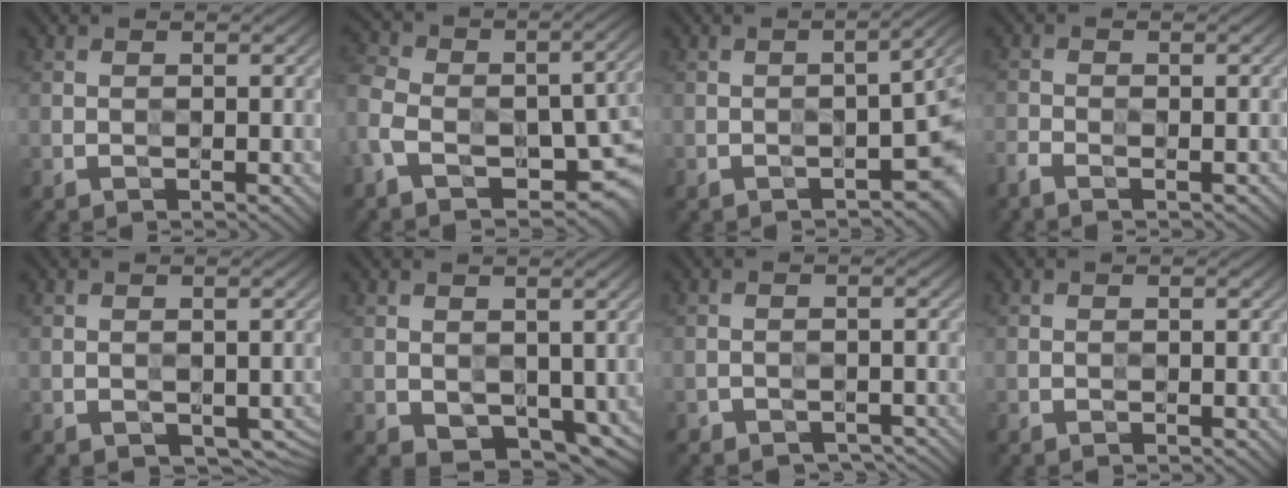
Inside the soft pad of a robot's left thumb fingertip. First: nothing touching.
{"total": 12.8, "force": [-5.1, 7.8, 8.7], "torque": [-0.183, -0.028, -0.090]}
{"total": 4.9, "force": [-2.4, 1.4, 4.0], "torque": [-0.046, 0.000, -0.028]}
{"total": 2.4, "force": [-2.1, 0.7, 1.1], "torque": [-0.024, -0.009, -0.045]}
{"total": 3.0, "force": [-0.8, 1.9, 2.2], "torque": [-0.034, -0.015, -0.005]}
{"total": 4.7, "force": [0.0, 3.2, 3.5], "torque": [-0.070, -0.020, 0.007]}
{"total": 2.8, "force": [-2.4, 1.4, 0.6], "torque": [-0.011, 0.003, -0.029]}
{"total": 0.0}